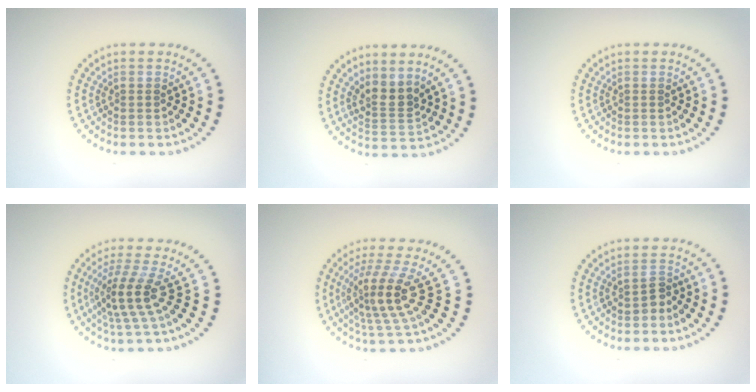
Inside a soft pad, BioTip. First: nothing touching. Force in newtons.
{"total": 2.6, "press": 2.0, "slide": 1.6}
{"total": 0.0}
{"total": 3.7, "press": 2.6, "slide": 2.6}
{"total": 4.3, "press": 3.1, "slide": 2.9}
{"total": 1.3, "press": 1.2, "slide": 0.6}